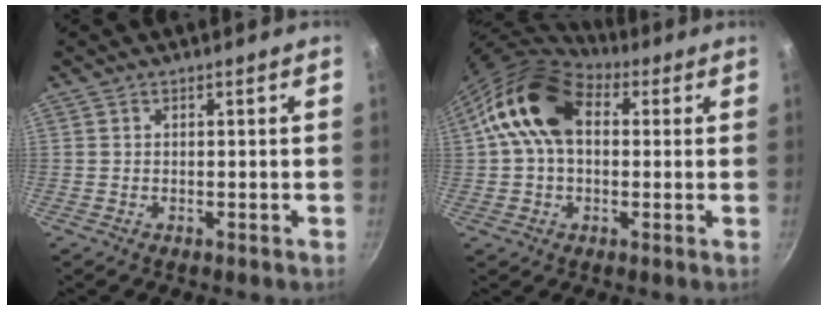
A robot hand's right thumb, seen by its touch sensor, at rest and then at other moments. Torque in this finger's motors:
{"motor_torque": [-0.39, 1.12, 0.22, -0.04, 0.24]}